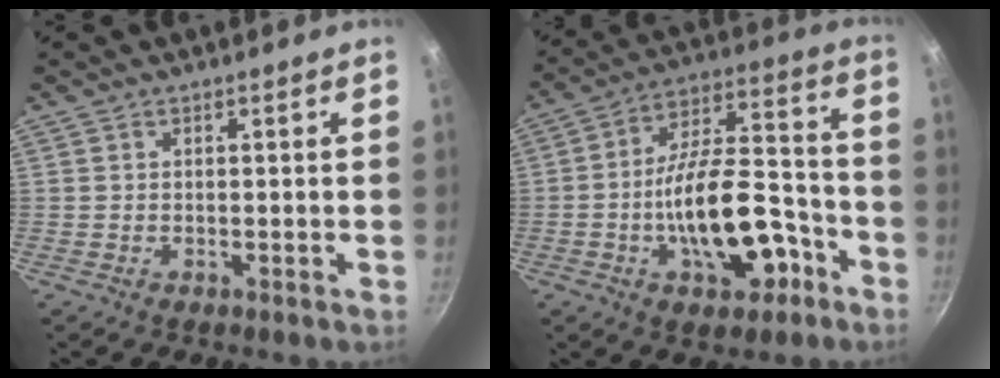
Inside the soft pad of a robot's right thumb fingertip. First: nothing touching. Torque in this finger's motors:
{"motor_torque": [2.50, 2.28, 2.02, -0.75, 0.62]}